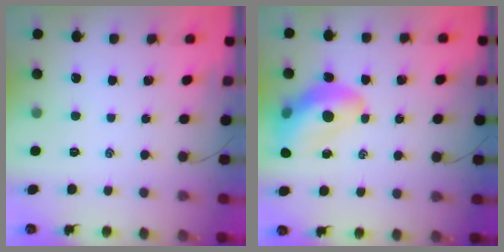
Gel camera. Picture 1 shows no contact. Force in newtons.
{"total": 13.5, "press": 13.0, "slide": 3.7}